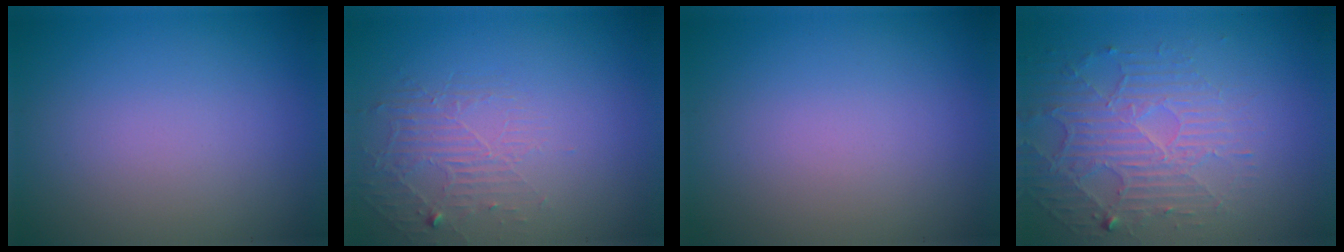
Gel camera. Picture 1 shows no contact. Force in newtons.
{"total": 1.8, "press": 0.8, "slide": 1.6}
{"total": 0.0}
{"total": 4.8, "press": 3.4, "slide": 3.4}